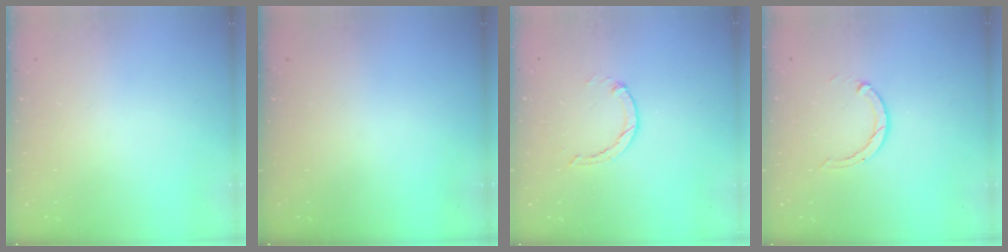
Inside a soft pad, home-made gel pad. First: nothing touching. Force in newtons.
{"total": 0.0}
{"total": 1.0, "press": 0.9, "slide": 0.3}
{"total": 2.0, "press": 2.0, "slide": 0.3}